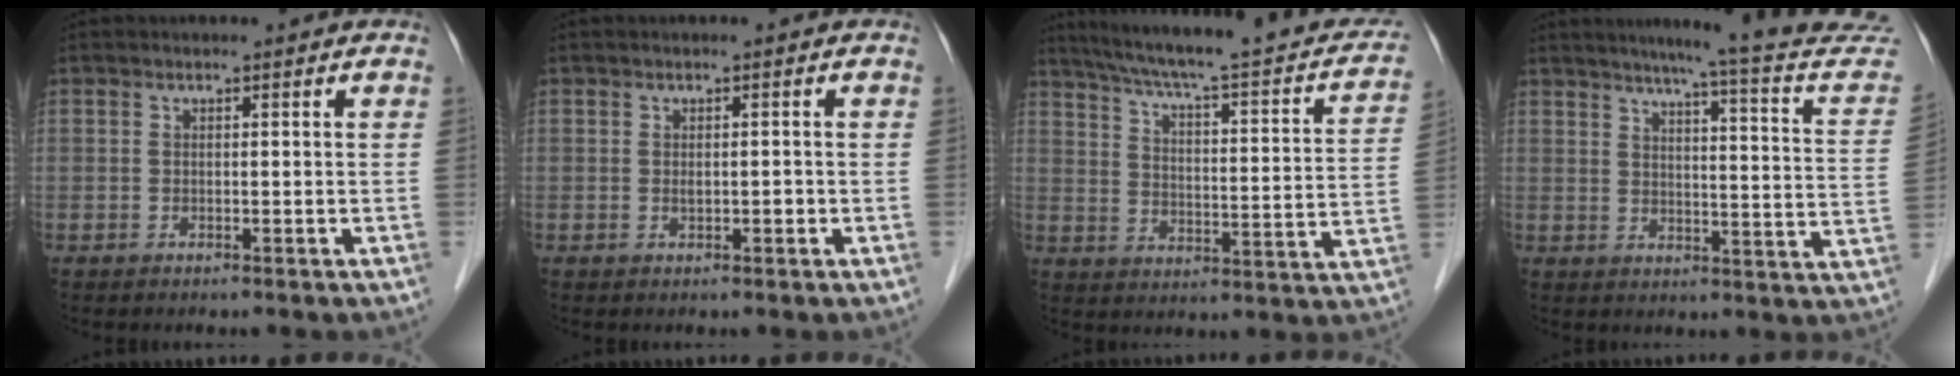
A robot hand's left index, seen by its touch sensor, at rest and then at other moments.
{"total": 1.0, "force": [-0.5, 0.2, 0.8], "torque": [-0.014, 0.001, -0.007]}
{"total": 24.6, "force": [20.1, 3.9, 13.7], "torque": [-0.203, 0.007, 0.257]}
{"total": 20.4, "force": [18.8, 0.1, 8.1], "torque": [-0.106, -0.065, 0.210]}